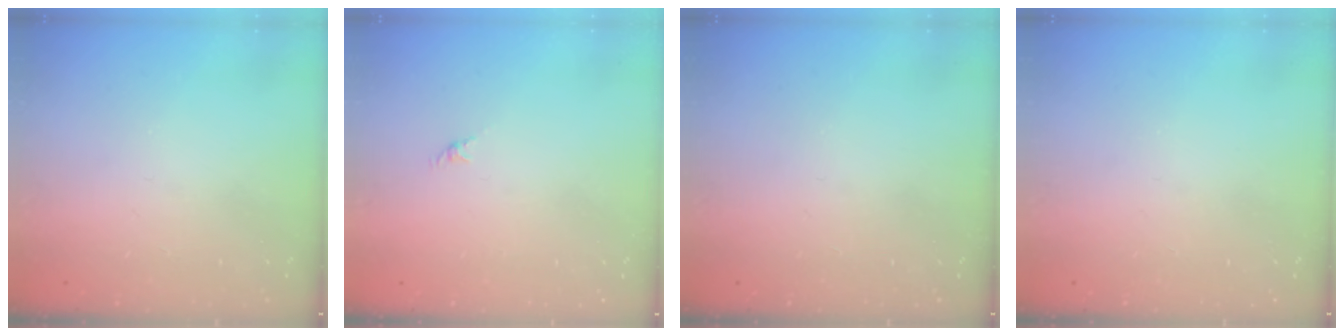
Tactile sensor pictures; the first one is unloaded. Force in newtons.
{"total": 0.0}
{"total": 0.0}
{"total": 0.0}